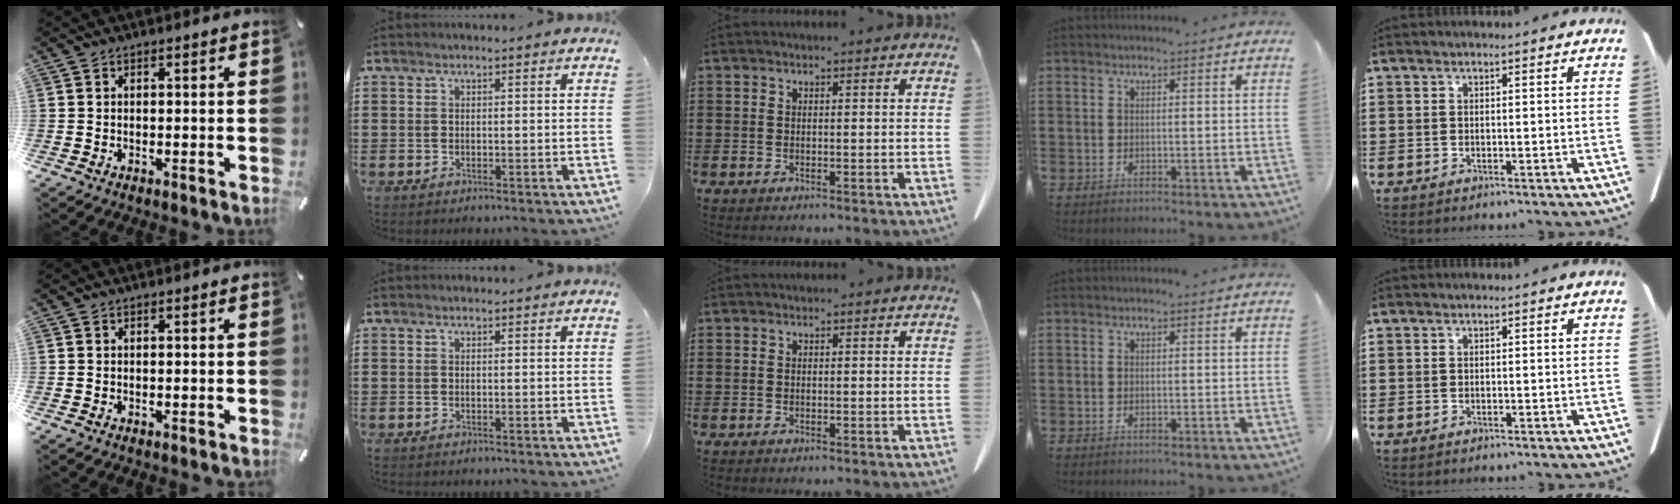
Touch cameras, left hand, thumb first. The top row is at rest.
{}